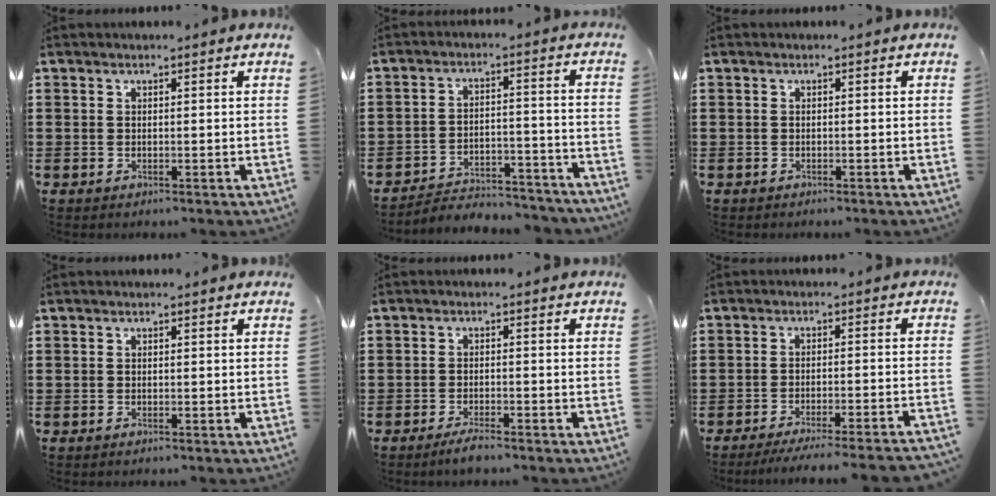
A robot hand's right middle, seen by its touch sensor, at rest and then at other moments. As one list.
[{"total": 4.5, "force": [-4.4, 0.9, 0.7], "torque": [-0.016, 0.009, -0.092]}, {"total": 0.5, "force": [-0.5, 0.2, 0.0], "torque": [-0.001, 0.002, -0.012]}, {"total": 0.0}, {"total": 2.5, "force": [-2.1, 0.3, 1.3], "torque": [-0.030, 0.002, -0.041]}, {"total": 4.0, "force": [-3.8, -0.4, 1.4], "torque": [-0.023, -0.006, -0.075]}]